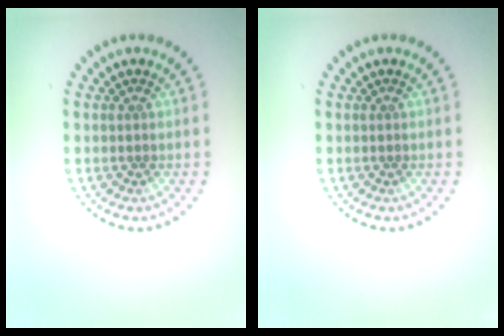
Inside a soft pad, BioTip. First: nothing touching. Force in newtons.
{"total": 0.0}